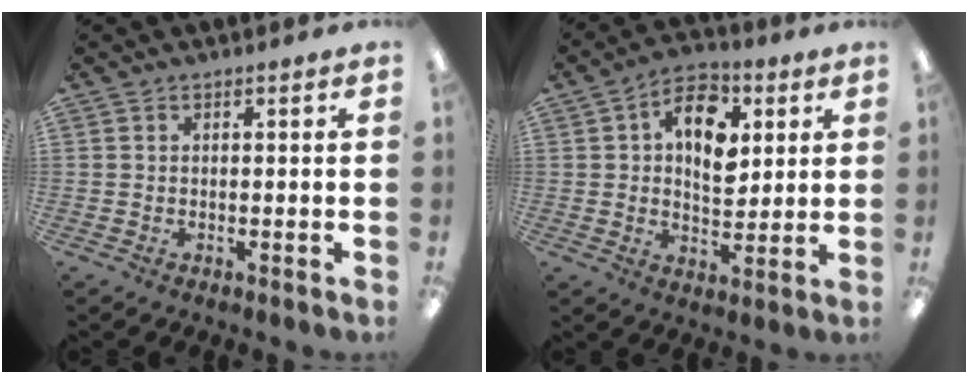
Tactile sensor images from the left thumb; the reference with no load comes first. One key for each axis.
{"total": 11.5, "fx": 4.0, "fy": 7.4, "fz": 7.9, "tx": -0.105, "ty": -0.006, "tz": 0.070}